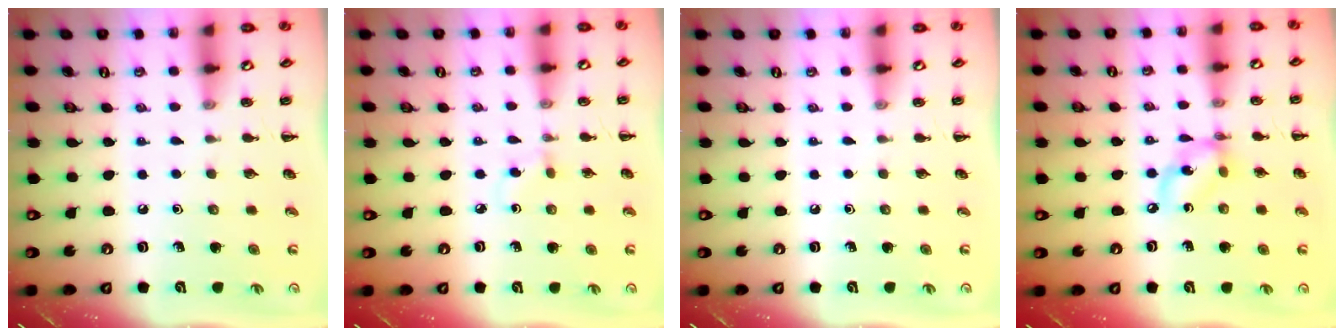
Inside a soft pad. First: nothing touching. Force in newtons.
{"total": 2.2, "press": 1.9, "slide": 1.1}
{"total": 0.0}
{"total": 8.2, "press": 7.9, "slide": 2.0}